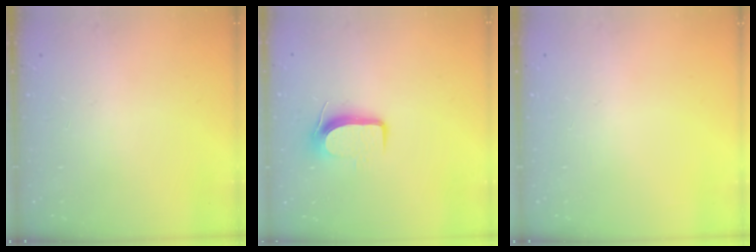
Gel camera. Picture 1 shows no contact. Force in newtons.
{"total": 8.7, "press": 8.6, "slide": 1.2}
{"total": 0.0}